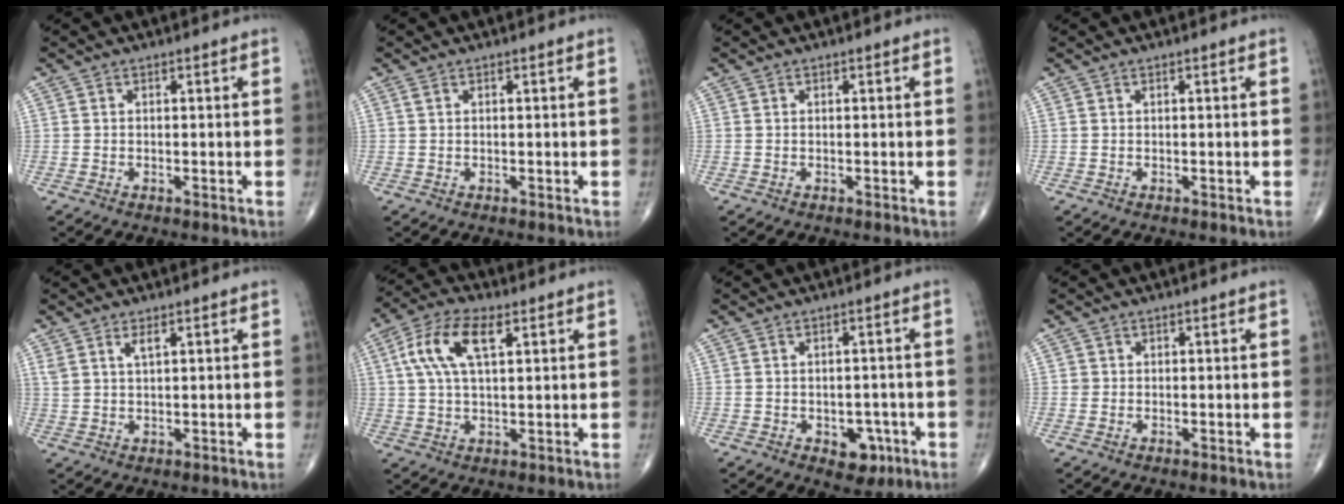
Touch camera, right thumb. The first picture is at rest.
{"total": 0.6, "force": [0.2, 0.2, 0.5], "torque": [-0.016, 0.007, 0.004]}
{"total": 0.0}
{"total": 0.0}
{"total": 2.8, "force": [1.6, 0.8, 2.1], "torque": [-0.044, -0.003, 0.035]}
{"total": 10.5, "force": [3.5, 4.6, 8.8], "torque": [-0.183, 0.013, 0.065]}
{"total": 5.3, "force": [-2.1, 3.6, 3.2], "torque": [-0.012, 0.012, -0.022]}
{"total": 0.8, "force": [0.0, 0.8, 0.0], "torque": [0.007, 0.004, 0.000]}